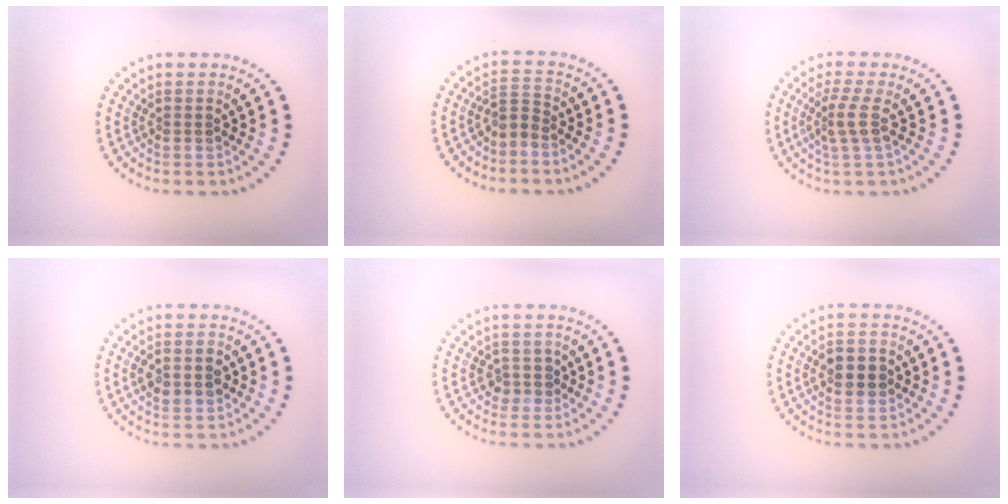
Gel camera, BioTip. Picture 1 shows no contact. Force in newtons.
{"total": 1.9, "press": 1.4, "slide": 1.3}
{"total": 2.3, "press": 1.6, "slide": 1.7}
{"total": 2.7, "press": 2.7, "slide": 0.2}
{"total": 1.5, "press": 1.3, "slide": 0.8}
{"total": 3.7, "press": 3.7, "slide": 0.2}